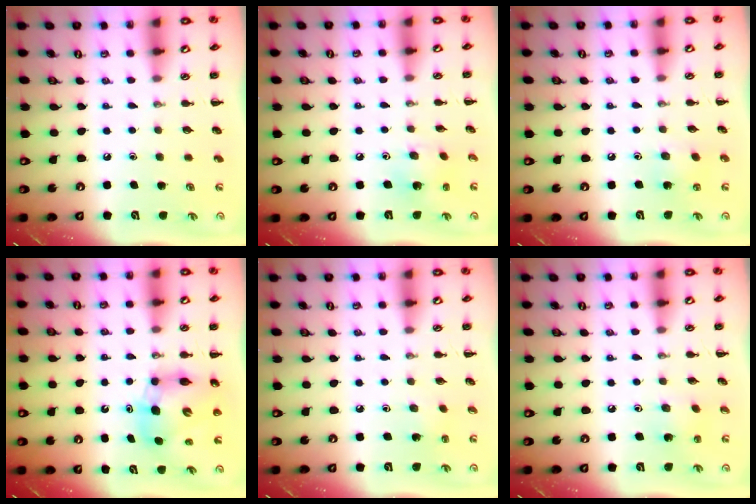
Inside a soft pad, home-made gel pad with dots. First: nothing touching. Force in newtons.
{"total": 4.3, "press": 4.3, "slide": 0.6}
{"total": 4.9, "press": 4.7, "slide": 1.1}
{"total": 8.4, "press": 8.1, "slide": 2.2}
{"total": 1.3, "press": 1.2, "slide": 0.6}
{"total": 2.7, "press": 2.6, "slide": 0.7}